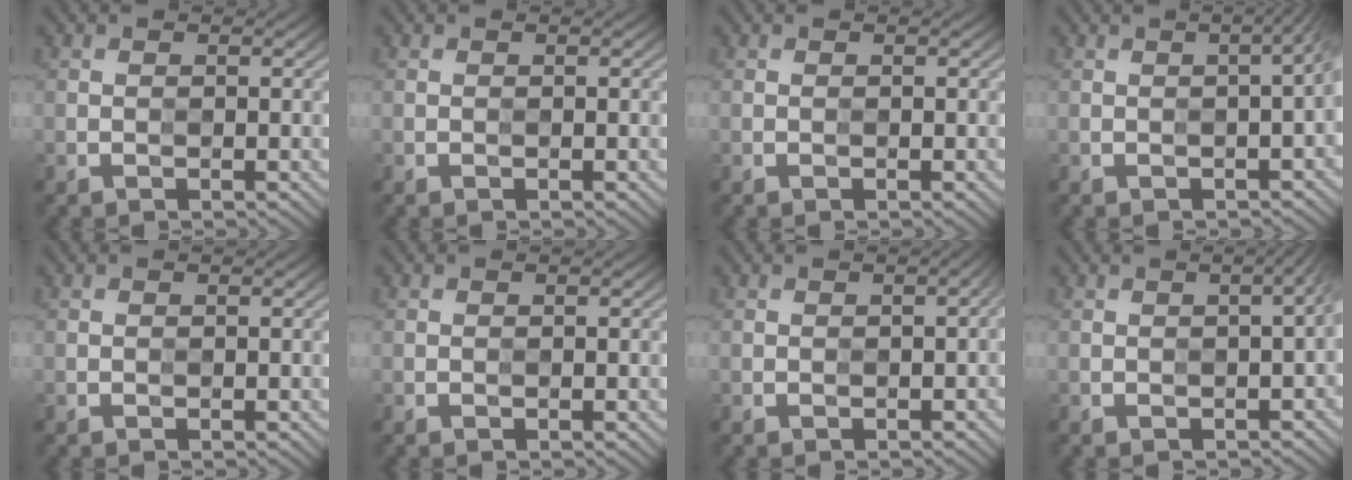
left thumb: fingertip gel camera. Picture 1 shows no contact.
{"total": 0.0}
{"total": 0.0}
{"total": 4.2, "force": [-0.3, 1.3, 3.9], "torque": [-0.033, 0.011, 0.001]}
{"total": 0.0}
{"total": 0.0}
{"total": 1.4, "force": [-0.4, 0.4, 1.3], "torque": [-0.014, 0.005, -0.004]}
{"total": 3.4, "force": [-0.3, 1.1, 3.3], "torque": [-0.029, 0.009, 0.001]}